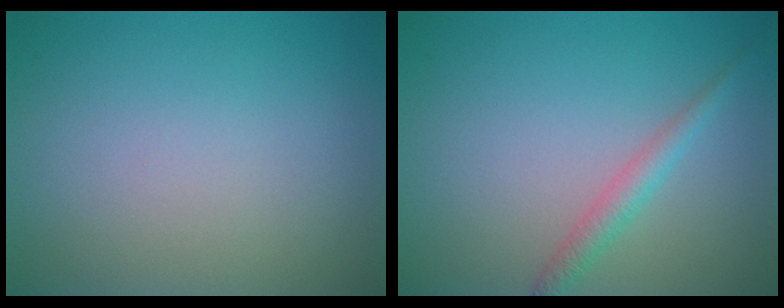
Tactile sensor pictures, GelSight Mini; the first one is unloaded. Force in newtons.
{"total": 1.9, "press": 1.9, "slide": 0.1}